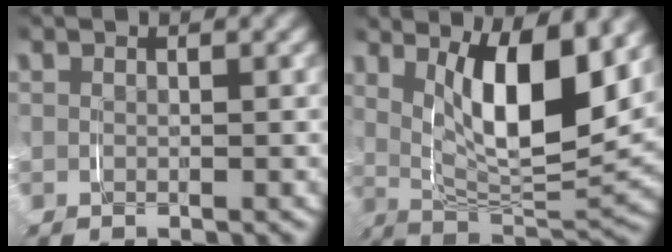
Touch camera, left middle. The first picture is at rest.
{"total": 10.1, "force": [3.2, 4.0, 8.7], "torque": [-0.145, -0.003, 0.049]}